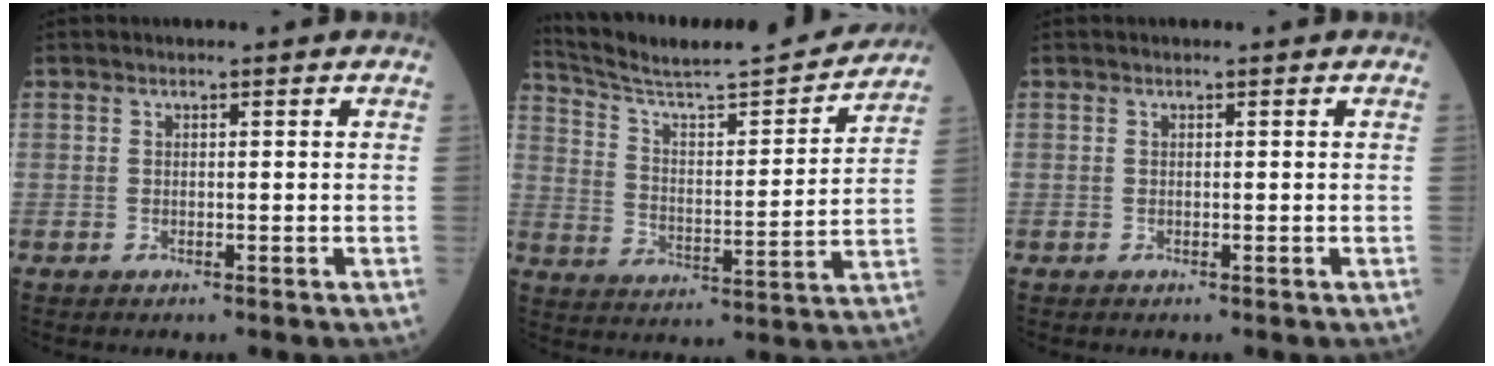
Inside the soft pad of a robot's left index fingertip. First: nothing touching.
{"total": 22.0, "force": [20.3, 1.3, 8.3], "torque": [-0.138, -0.022, 0.299]}
{"total": 0.0}